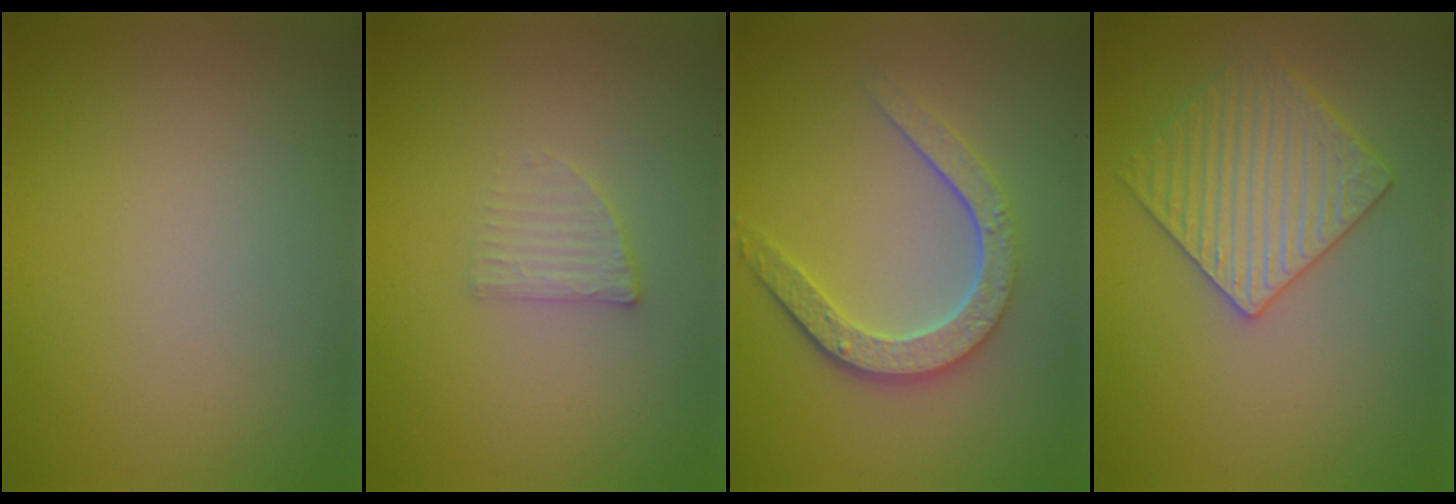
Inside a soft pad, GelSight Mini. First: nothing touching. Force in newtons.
{"total": 1.6, "press": 1.5, "slide": 0.3}
{"total": 4.6, "press": 3.5, "slide": 3.0}
{"total": 4.0, "press": 3.8, "slide": 1.2}